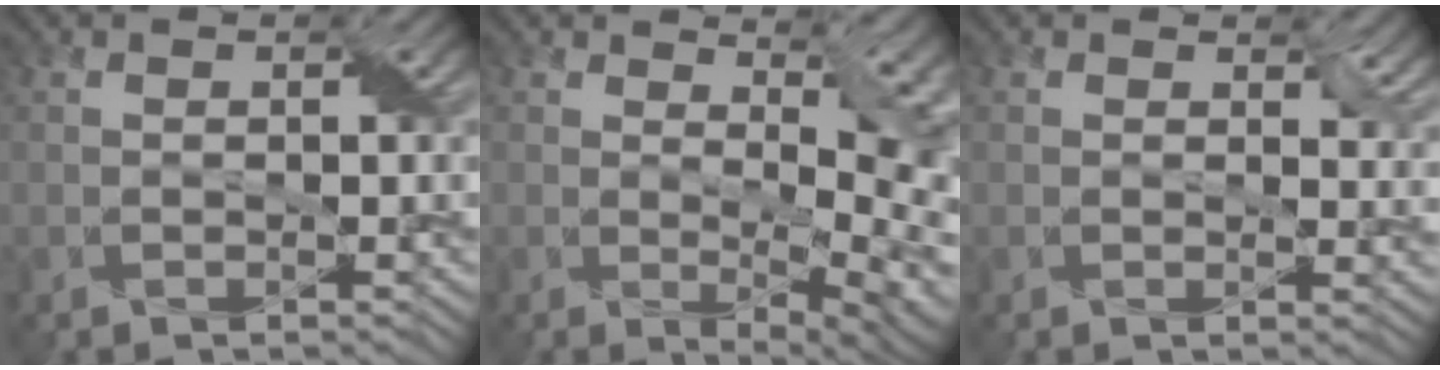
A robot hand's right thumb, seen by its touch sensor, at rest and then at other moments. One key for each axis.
{"total": 9.1, "fx": 2.2, "fy": 3.8, "fz": 8.0, "tx": -0.118, "ty": -0.015, "tz": 0.046}
{"total": 3.4, "fx": 1.5, "fy": 1.9, "fz": 2.3, "tx": -0.037, "ty": -0.009, "tz": 0.023}